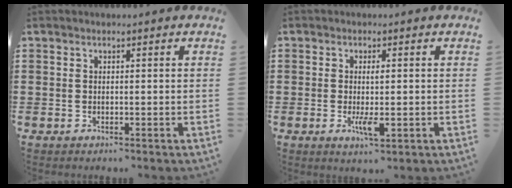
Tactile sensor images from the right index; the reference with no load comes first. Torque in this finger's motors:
{"motor_torque": [1.53, -0.61, 0.72, 0.21]}